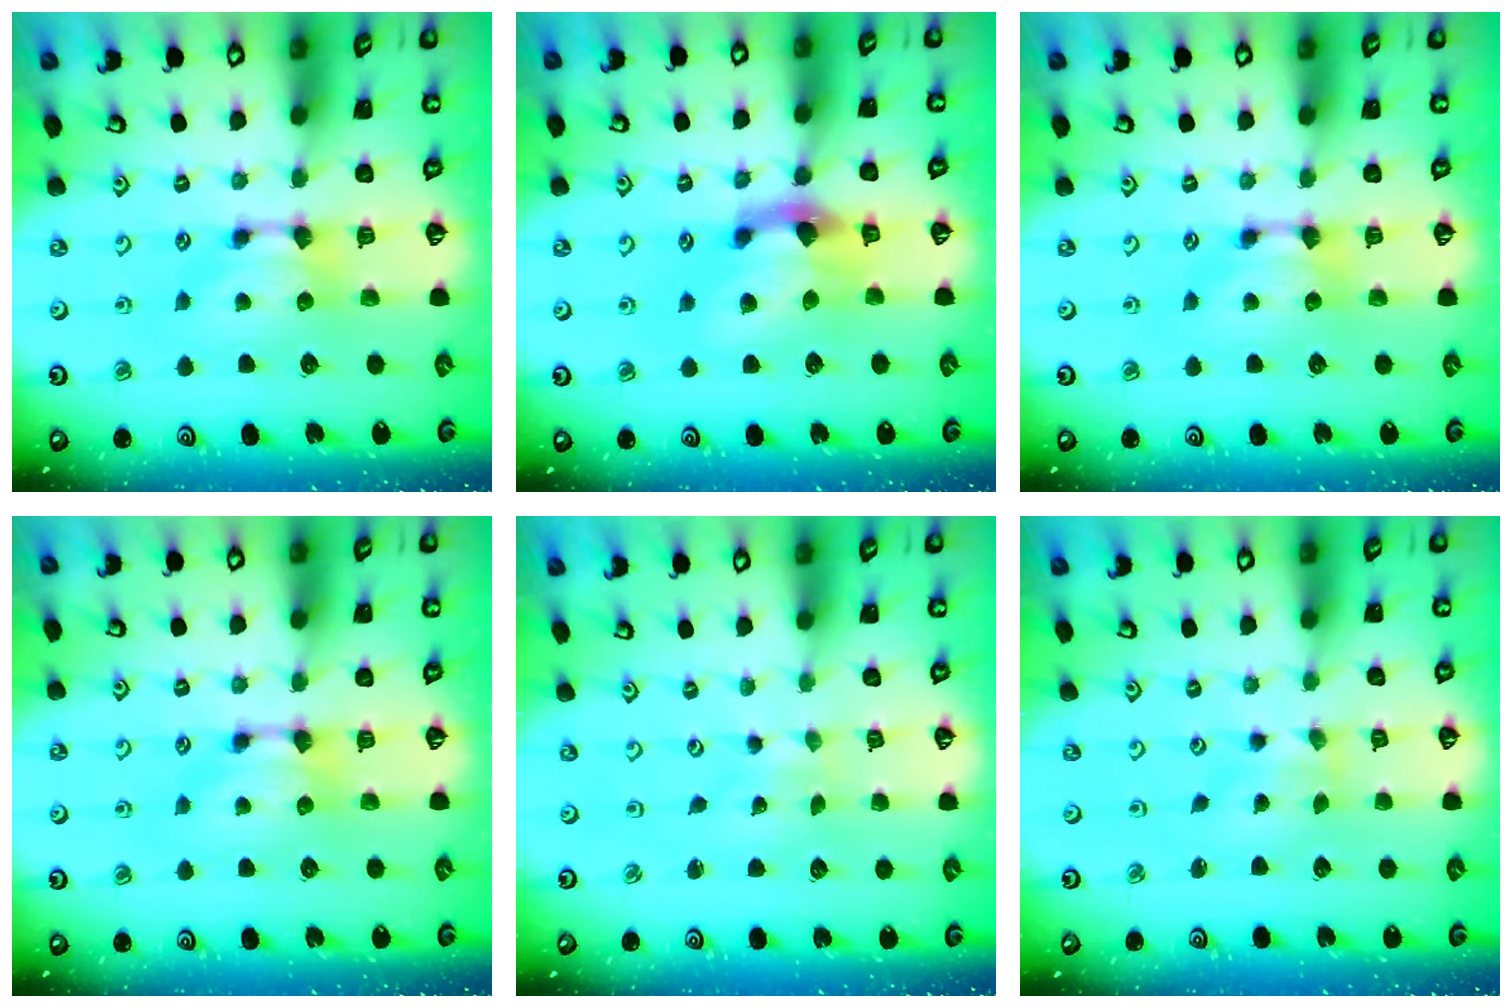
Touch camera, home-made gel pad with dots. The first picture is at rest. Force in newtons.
{"total": 3.8, "press": 3.2, "slide": 2.0}
{"total": 0.0}
{"total": 0.0}
{"total": 6.0, "press": 6.0, "slide": 0.4}
{"total": 1.8, "press": 1.5, "slide": 1.1}